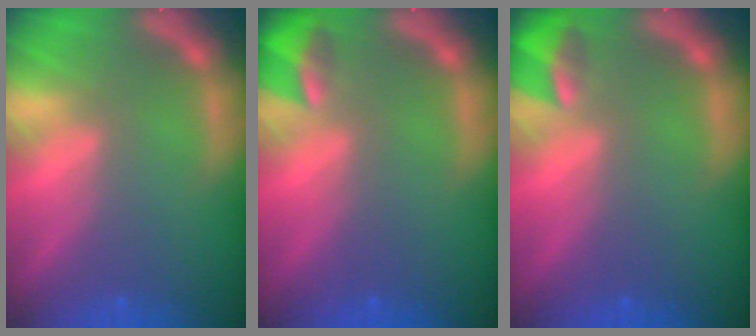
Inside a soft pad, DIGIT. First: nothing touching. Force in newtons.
{"total": 2.9}
{"total": 2.9}